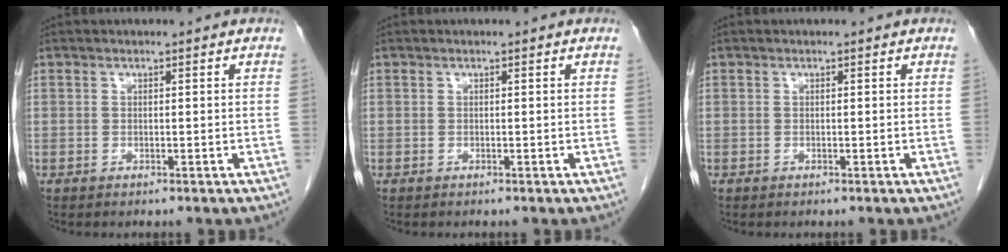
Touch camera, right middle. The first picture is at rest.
{"total": 0.0}
{"total": 0.0}